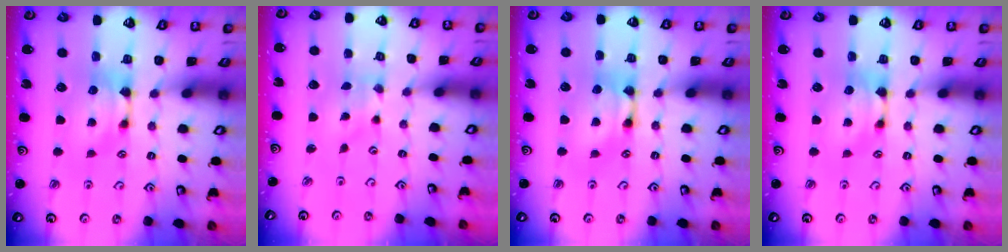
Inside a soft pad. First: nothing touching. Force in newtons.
{"total": 3.6, "press": 3.6, "slide": 0.8}
{"total": 2.0, "press": 2.0, "slide": 0.1}
{"total": 0.0}